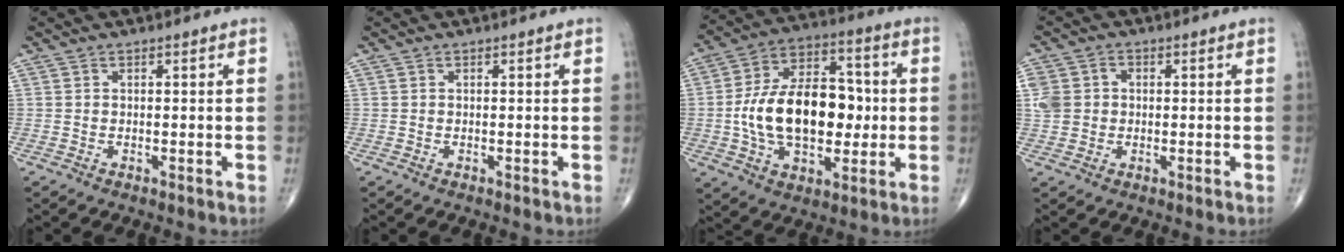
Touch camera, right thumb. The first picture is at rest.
{"total": 0.0}
{"total": 20.6, "force": [-0.9, 12.5, 16.4], "torque": [-0.256, 0.029, -0.010]}
{"total": 5.7, "force": [0.5, 5.0, 2.7], "torque": [-0.044, 0.012, 0.011]}